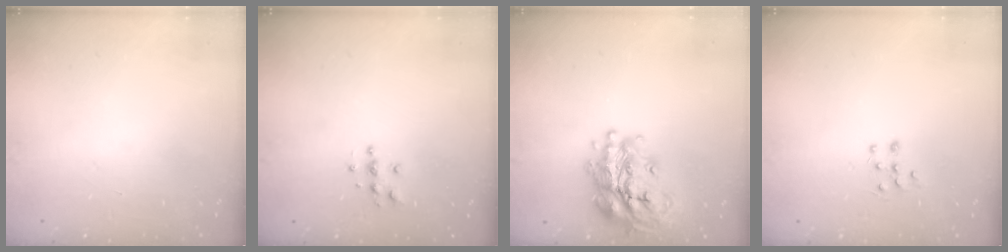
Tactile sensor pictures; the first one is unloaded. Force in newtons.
{"total": 5.2, "press": 5.1, "slide": 0.5}
{"total": 21.0, "press": 20.9, "slide": 1.5}
{"total": 6.4, "press": 6.3, "slide": 0.8}